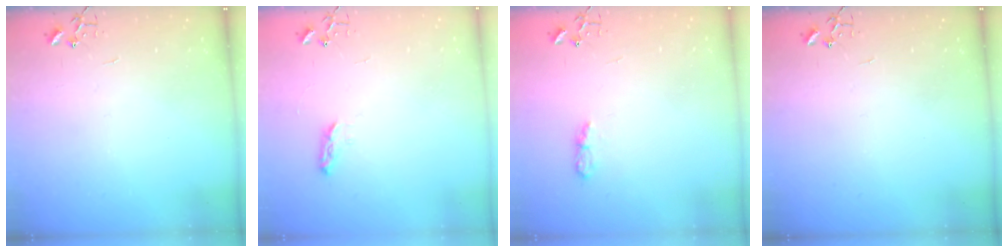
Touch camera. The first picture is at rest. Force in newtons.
{"total": 5.3, "press": 5.2, "slide": 0.6}
{"total": 6.1, "press": 6.1, "slide": 0.5}
{"total": 0.0}